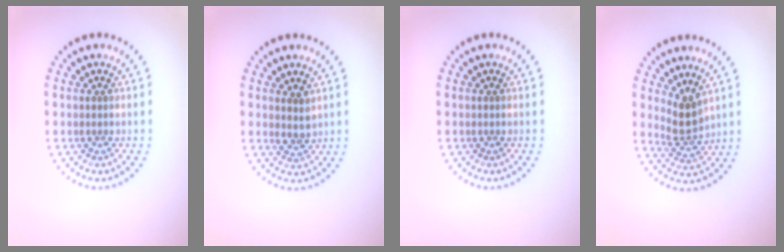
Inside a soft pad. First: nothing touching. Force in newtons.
{"total": 1.6, "press": 1.3, "slide": 0.8}
{"total": 0.0}
{"total": 2.6, "press": 1.7, "slide": 1.9}